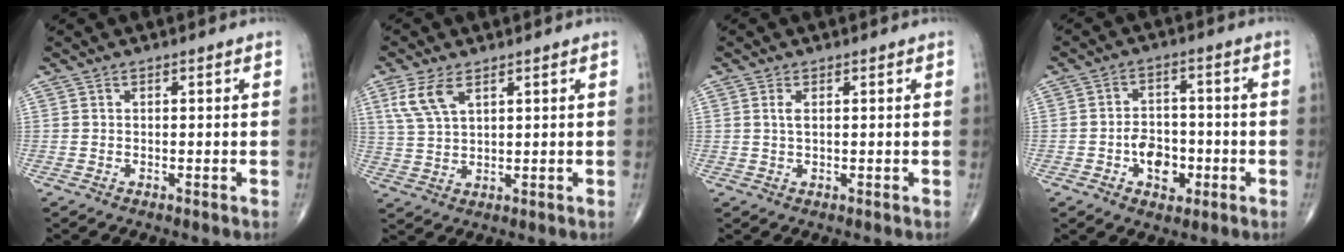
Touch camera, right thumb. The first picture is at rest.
{"total": 6.5, "force": [3.3, 2.9, 4.8], "torque": [-0.107, -0.004, 0.075]}
{"total": 1.6, "force": [0.5, 0.7, 1.4], "torque": [-0.033, 0.002, 0.012]}
{"total": 7.6, "force": [-2.3, 5.2, 5.0], "torque": [-0.051, 0.017, -0.038]}